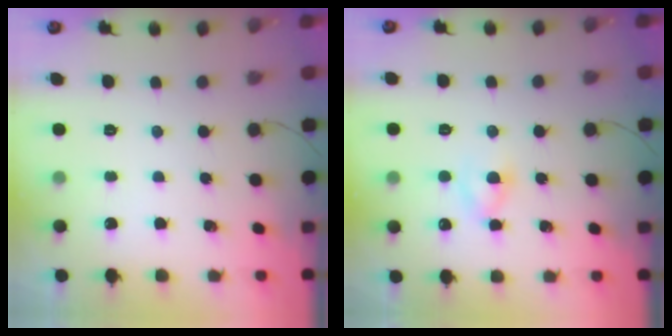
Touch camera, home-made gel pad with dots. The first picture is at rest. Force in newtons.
{"total": 3.2, "press": 3.0, "slide": 1.3}